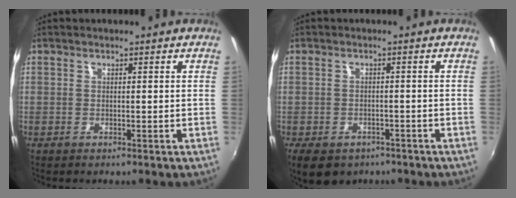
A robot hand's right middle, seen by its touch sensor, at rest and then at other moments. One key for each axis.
{"total": 10.0, "fx": -6.4, "fy": 6.3, "fz": 4.4, "tx": -0.106, "ty": -0.018, "tz": -0.089}